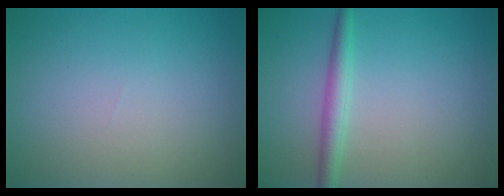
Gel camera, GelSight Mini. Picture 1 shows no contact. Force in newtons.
{"total": 2.2, "press": 2.2, "slide": 0.1}